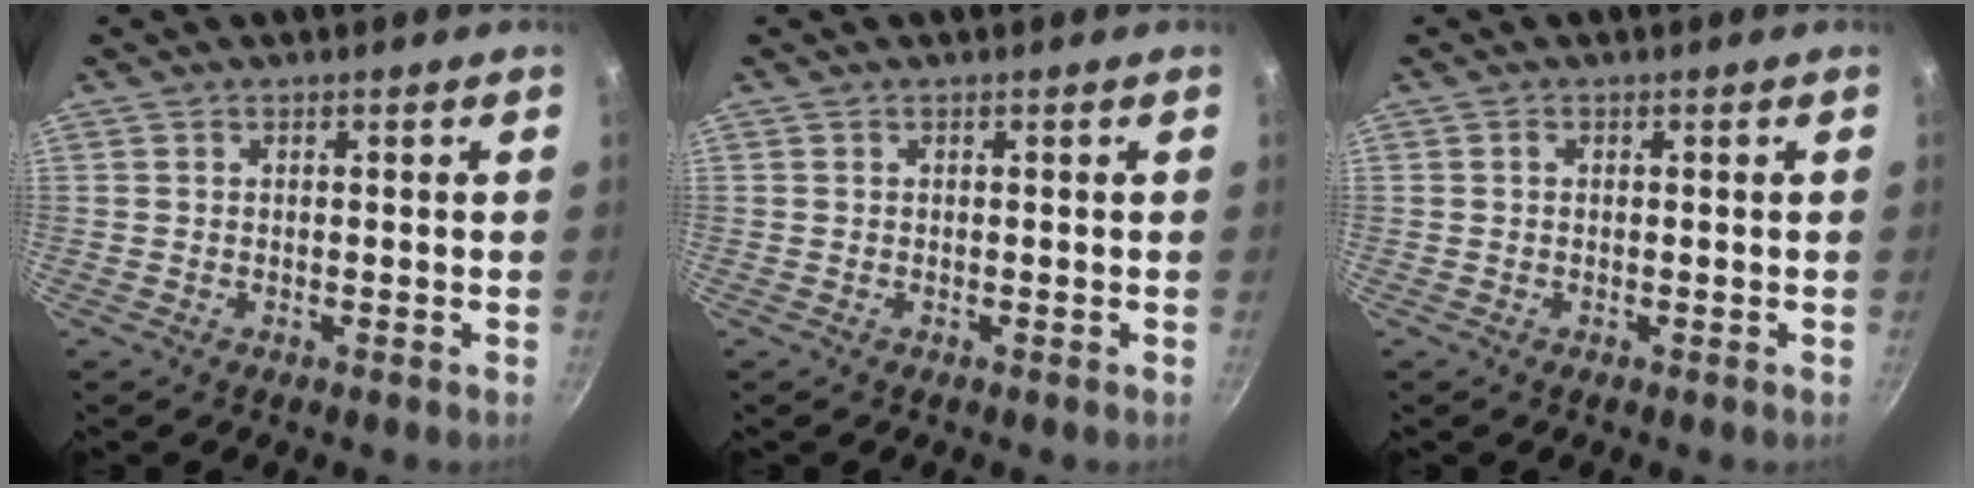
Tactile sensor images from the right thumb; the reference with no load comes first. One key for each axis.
{"total": 0.0}
{"total": 0.6, "fx": 0.1, "fy": 0.4, "fz": 0.4, "tx": -0.008, "ty": 0.004, "tz": 0.002}